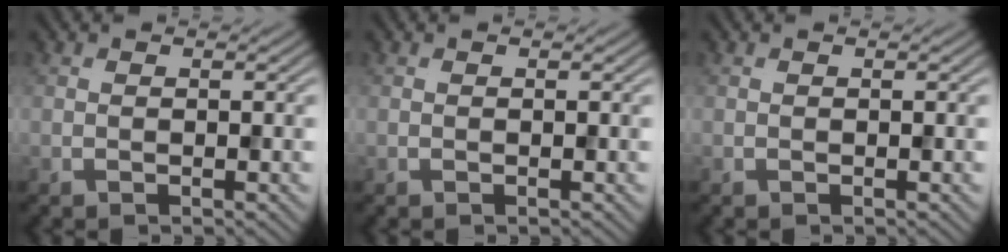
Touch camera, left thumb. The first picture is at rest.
{"total": 0.0}
{"total": 0.0}